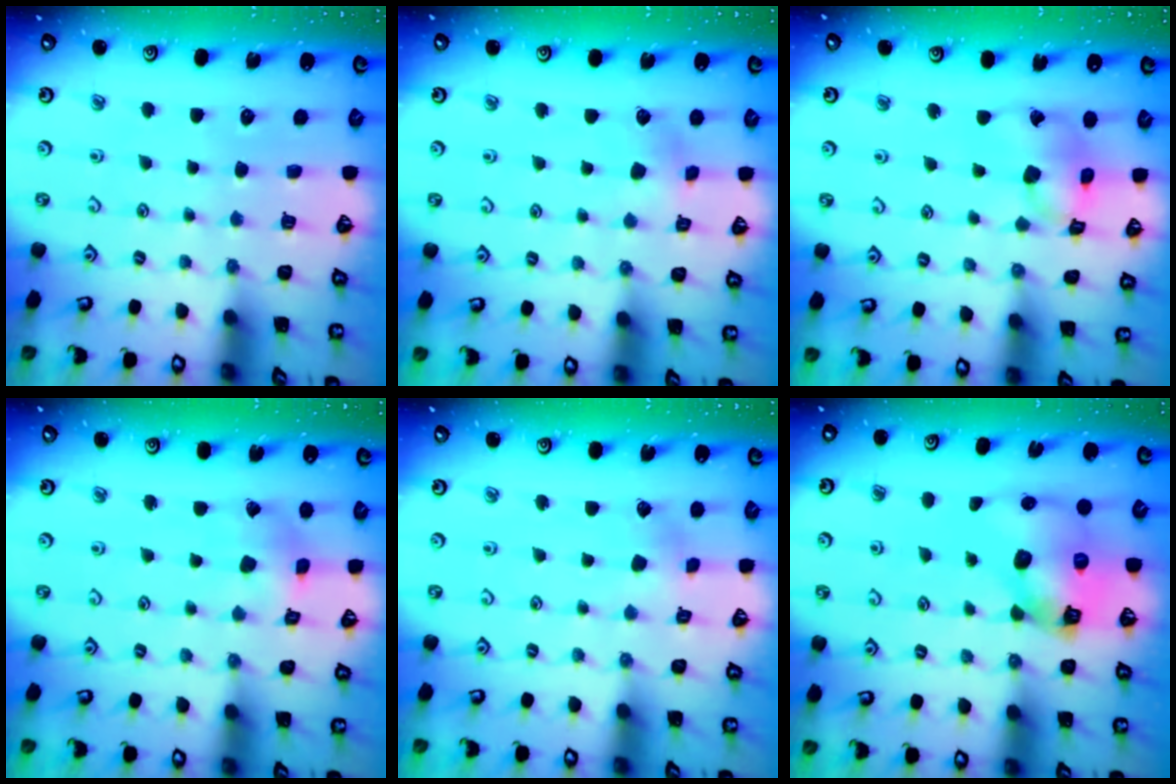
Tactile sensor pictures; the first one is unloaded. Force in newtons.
{"total": 4.0, "press": 4.0, "slide": 0.2}
{"total": 12.4, "press": 12.2, "slide": 1.7}
{"total": 3.6, "press": 3.6, "slide": 0.5}
{"total": 2.7, "press": 2.7, "slide": 0.7}
{"total": 11.8, "press": 11.7, "slide": 1.5}